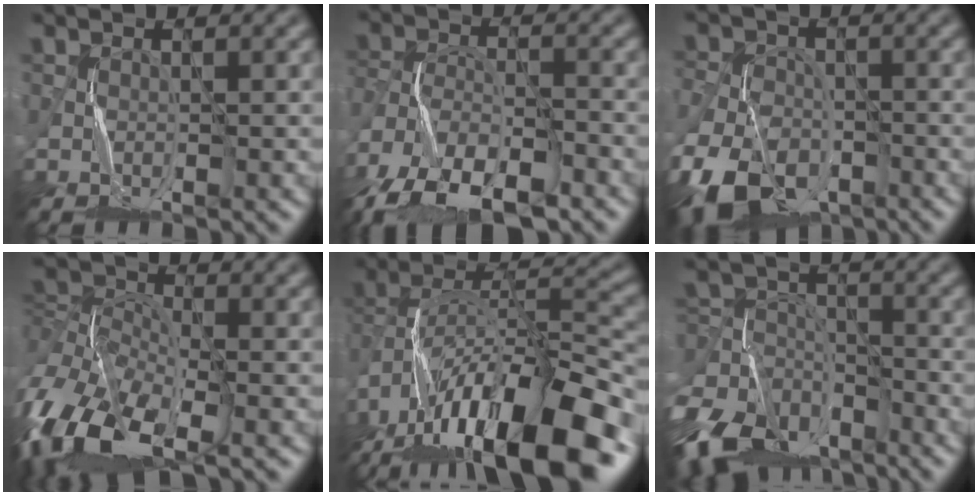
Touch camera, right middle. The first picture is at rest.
{"total": 12.8, "force": [-9.7, 5.2, 6.7], "torque": [-0.119, -0.017, -0.162]}
{"total": 9.1, "force": [-5.8, 5.2, 4.7], "torque": [-0.097, -0.029, -0.117]}
{"total": 11.2, "force": [-5.7, 5.8, 7.7], "torque": [-0.157, -0.006, -0.127]}
{"total": 17.0, "force": [-10.0, 5.8, 12.4], "torque": [-0.219, 0.019, -0.170]}
{"total": 11.9, "force": [-8.6, 6.5, 5.0], "torque": [-0.096, -0.008, -0.154]}